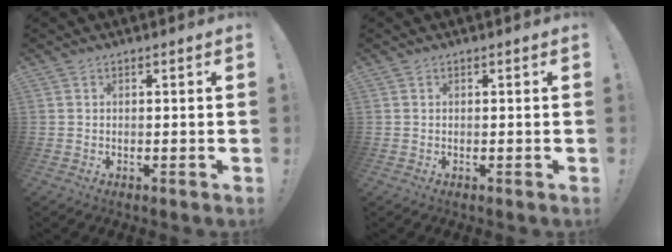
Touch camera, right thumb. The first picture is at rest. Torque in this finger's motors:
{"motor_torque": [-0.10, 0.10, -0.15, 0.15, 0.00]}